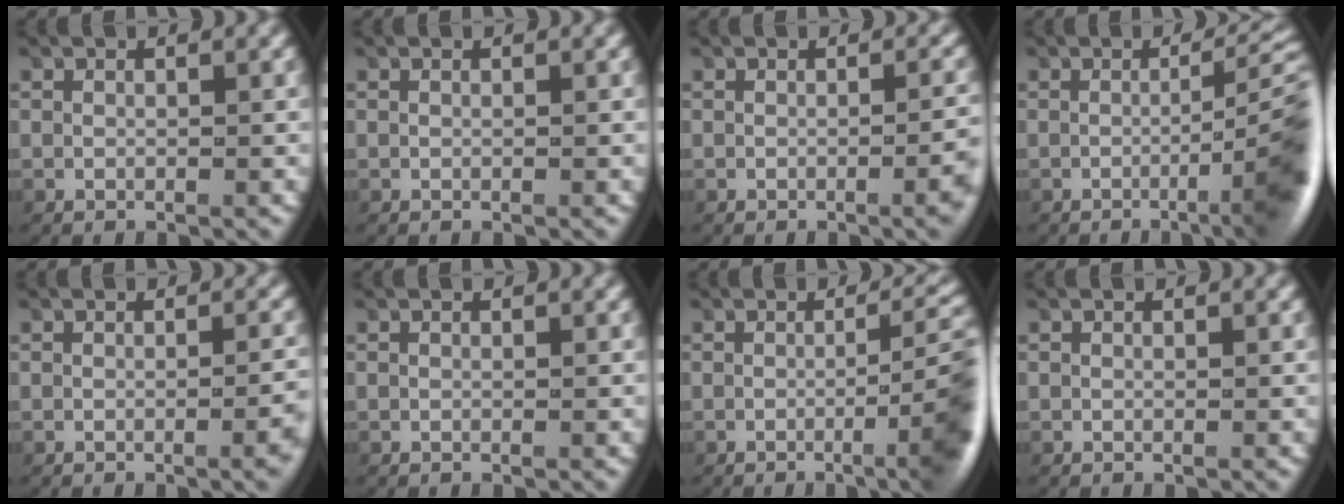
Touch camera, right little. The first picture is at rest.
{"total": 0.0}
{"total": 1.9, "force": [-0.6, 0.0, 1.8], "torque": [-0.019, 0.006, -0.013]}
{"total": 7.4, "force": [-1.6, 2.1, 6.9], "torque": [-0.068, 0.003, -0.034]}
{"total": 1.5, "force": [-0.6, -0.1, 1.4], "torque": [-0.014, 0.007, -0.013]}
{"total": 0.0}
{"total": 6.5, "force": [-1.6, 1.7, 6.1], "torque": [-0.062, 0.004, -0.031]}
{"total": 0.0}